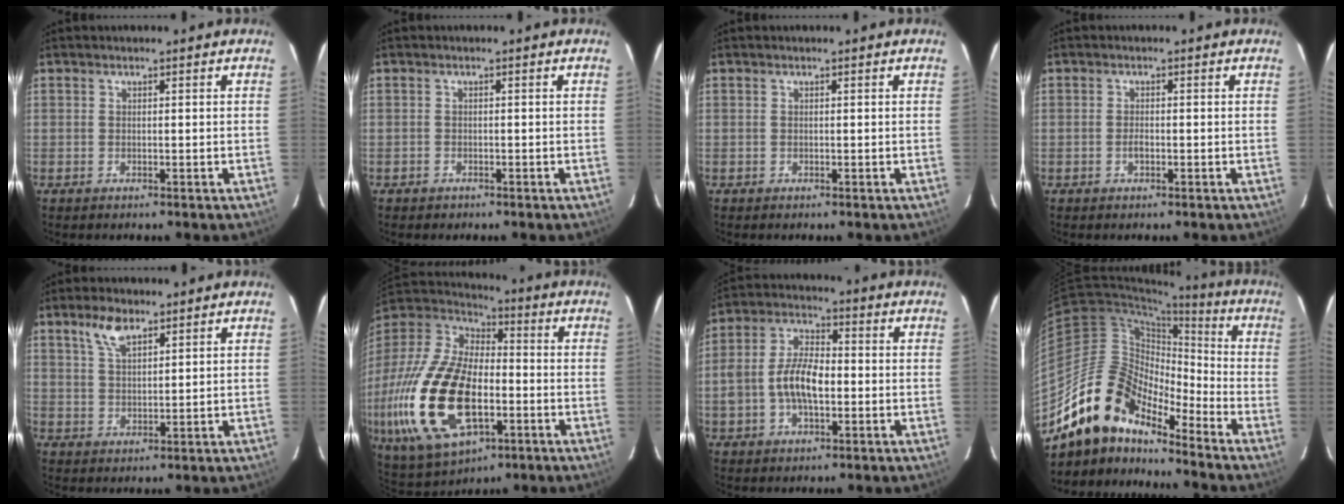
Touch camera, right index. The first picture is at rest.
{"total": 1.1, "force": [-0.8, 0.8, 0.1], "torque": [-0.003, 0.003, -0.010]}
{"total": 0.0}
{"total": 1.5, "force": [-0.5, 0.7, 1.2], "torque": [-0.024, 0.002, -0.011]}
{"total": 5.3, "force": [3.5, 2.2, 3.3], "torque": [-0.061, 0.007, 0.068]}
{"total": 28.4, "force": [-7.4, 14.9, 23.0], "torque": [-0.510, -0.041, -0.121]}
{"total": 9.6, "force": [-1.7, 5.1, 8.0], "torque": [-0.158, 0.015, -0.029]}
{"total": 16.0, "force": [-13.3, 6.1, 6.6], "torque": [-0.118, 0.011, -0.254]}